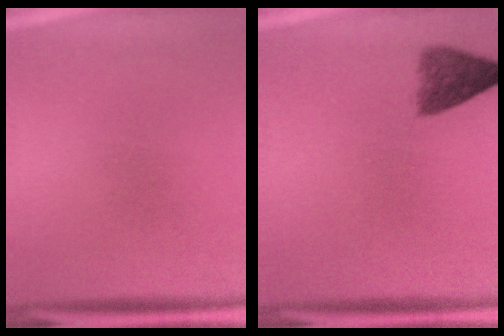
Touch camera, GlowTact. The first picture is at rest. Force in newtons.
{"total": 4.1}